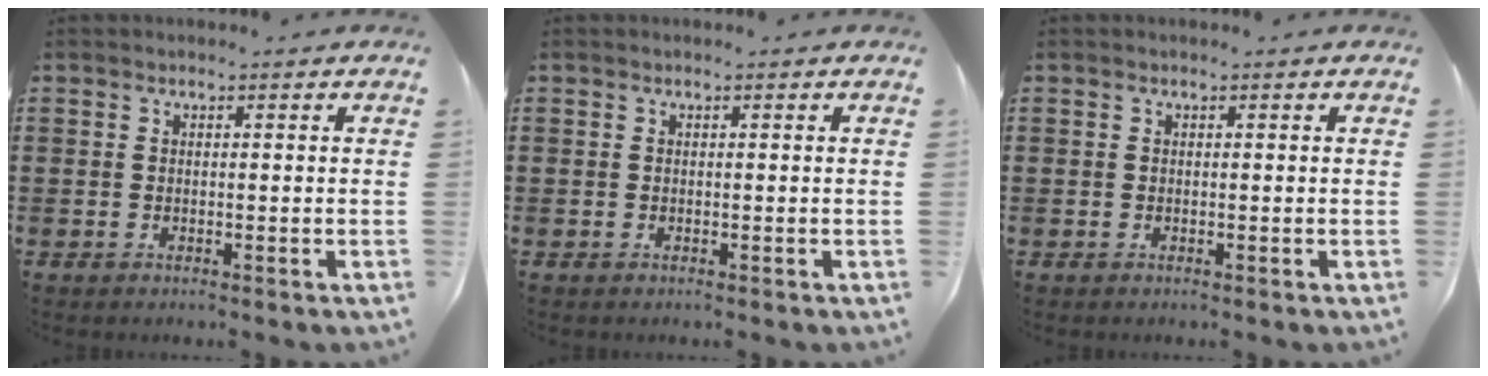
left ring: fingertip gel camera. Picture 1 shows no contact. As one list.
[{"total": 0.0}, {"total": 0.0}]